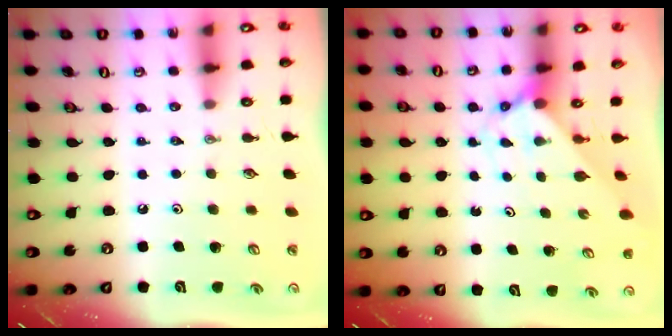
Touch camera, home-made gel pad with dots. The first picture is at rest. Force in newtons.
{"total": 2.0, "press": 2.0, "slide": 0.2}